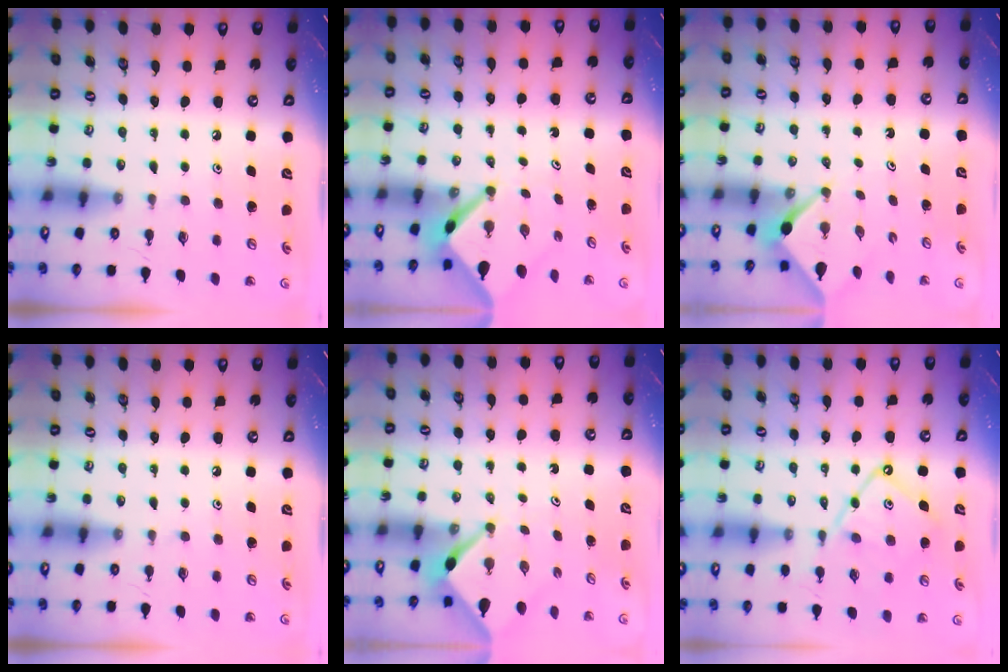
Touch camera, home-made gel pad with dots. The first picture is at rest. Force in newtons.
{"total": 3.6, "press": 3.6, "slide": 0.2}
{"total": 2.5, "press": 2.5, "slide": 0.3}
{"total": 0.0}
{"total": 2.3, "press": 2.3, "slide": 0.3}
{"total": 10.9, "press": 10.8, "slide": 1.1}